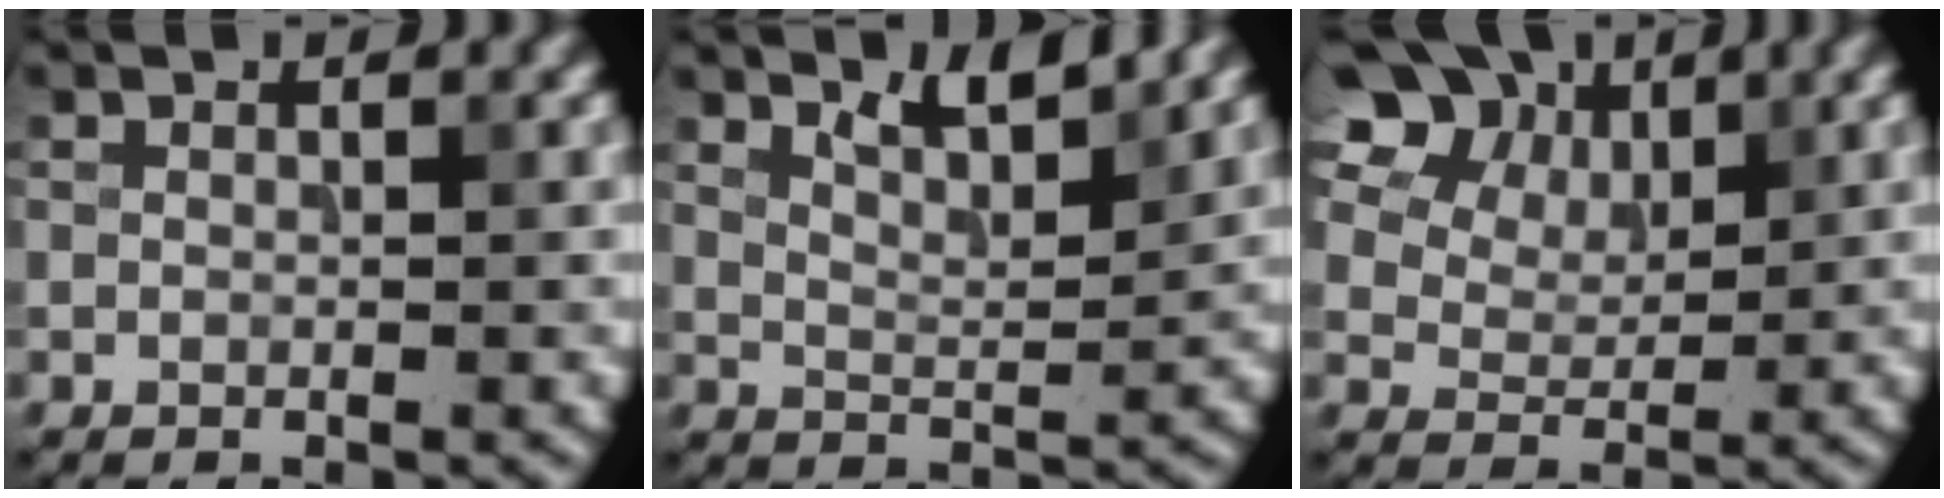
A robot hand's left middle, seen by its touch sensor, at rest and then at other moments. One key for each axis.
{"total": 3.9, "fx": 3.2, "fy": 0.7, "fz": 2.1, "tx": -0.037, "ty": 0.000, "tz": 0.047}
{"total": 13.9, "fx": 7.8, "fy": 9.2, "fz": 7.0, "tx": -0.156, "ty": 0.036, "tz": 0.146}